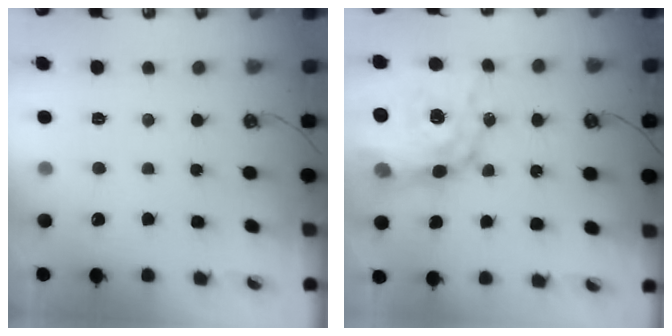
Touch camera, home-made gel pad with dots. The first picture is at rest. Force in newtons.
{"total": 19.9, "press": 19.9, "slide": 1.5}